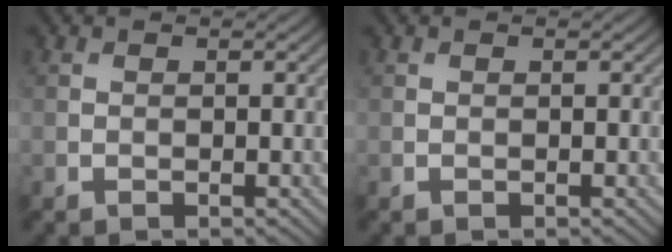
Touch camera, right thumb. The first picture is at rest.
{"total": 0.0}